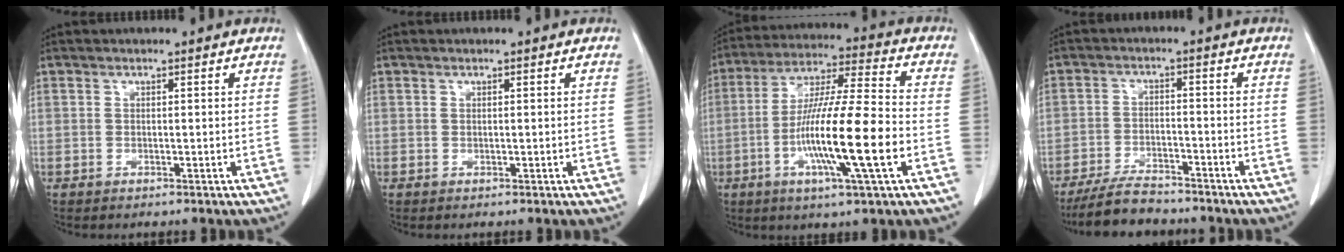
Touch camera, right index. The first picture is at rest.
{"total": 0.0}
{"total": 16.1, "force": [-4.3, 0.2, 15.6], "torque": [-0.289, -0.010, -0.082]}
{"total": 7.3, "force": [-6.6, 2.0, 2.6], "torque": [-0.049, -0.016, -0.117]}